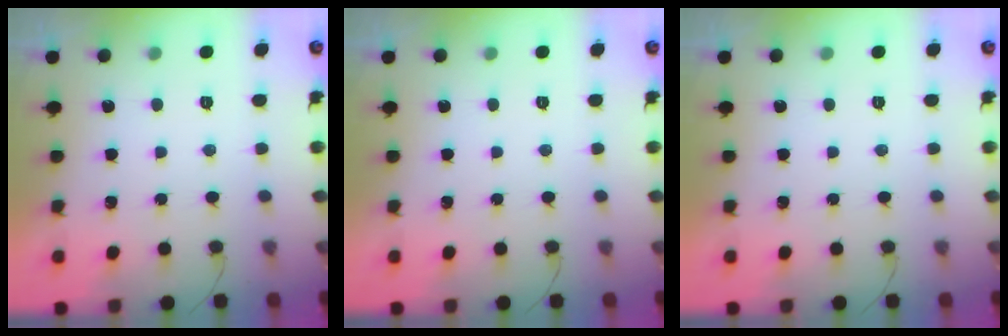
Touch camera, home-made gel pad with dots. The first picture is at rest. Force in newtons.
{"total": 0.0}
{"total": 0.0}